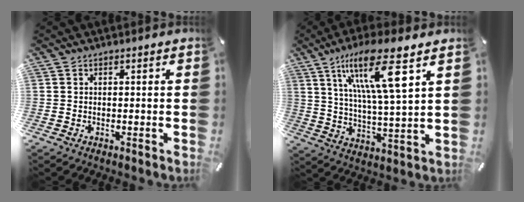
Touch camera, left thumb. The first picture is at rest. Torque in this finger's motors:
{"motor_torque": [0.64, 0.86, 1.94, -0.83, 0.67]}